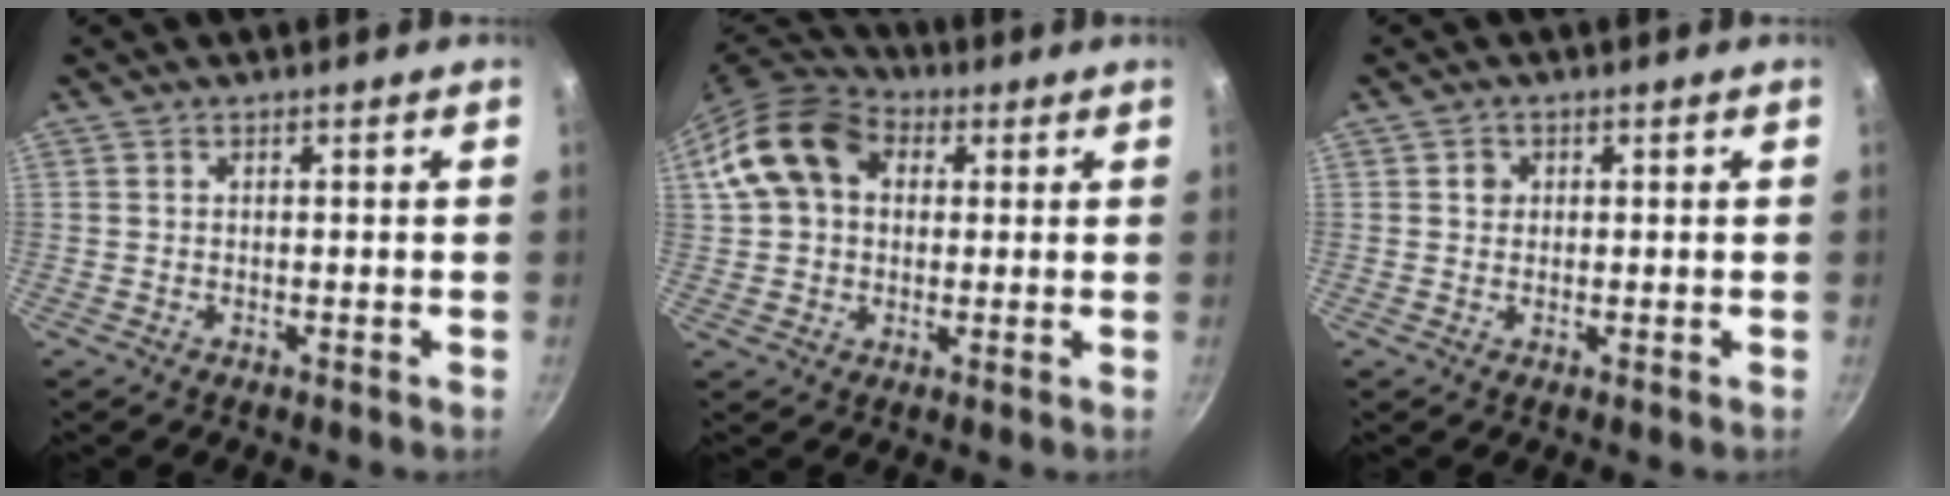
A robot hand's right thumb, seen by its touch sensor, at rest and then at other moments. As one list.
[{"total": 14.1, "force": [3.4, 10.7, 8.6], "torque": [-0.137, 0.024, 0.045]}, {"total": 1.8, "force": [0.4, 1.6, 0.5], "torque": [-0.002, 0.003, 0.004]}]